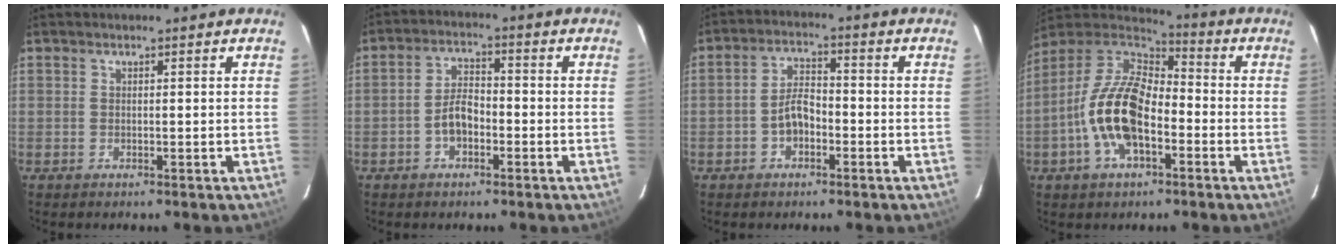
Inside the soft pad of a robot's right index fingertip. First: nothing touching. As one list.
[{"total": 4.9, "force": [-2.0, 2.7, 3.6], "torque": [-0.070, 0.013, -0.033]}, {"total": 4.9, "force": [-2.0, 2.9, 3.5], "torque": [-0.066, 0.013, -0.031]}, {"total": 15.8, "force": [-4.6, 8.3, 12.7], "torque": [-0.257, 0.005, -0.089]}]